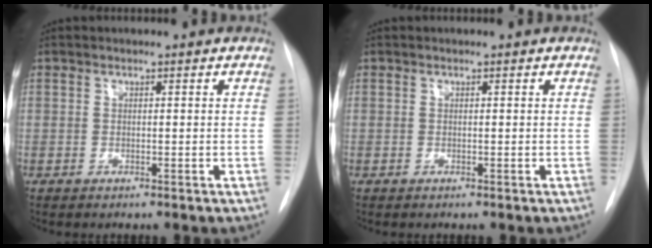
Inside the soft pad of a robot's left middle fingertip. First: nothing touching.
{"total": 0.0}